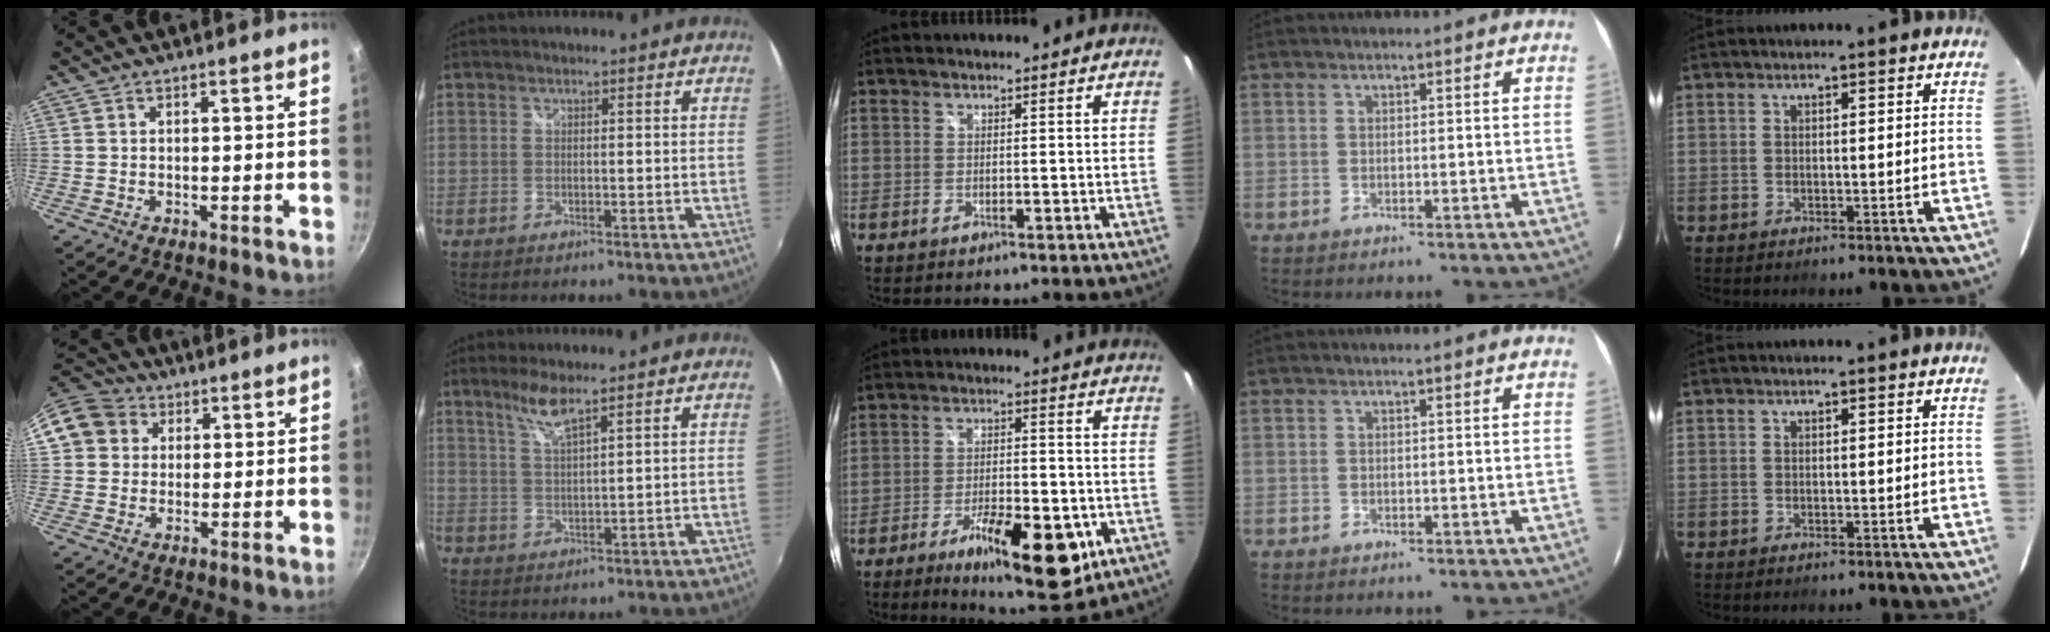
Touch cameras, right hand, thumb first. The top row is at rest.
{"thumb": {"total": 11.1, "force": [3.0, 9.8, 4.1], "torque": [-0.067, 0.026, 0.042]}, "index": {"total": 4.6, "force": [3.5, 0.2, 3.1], "torque": [-0.064, 0.000, 0.071]}, "middle": {"total": 14.8, "force": [-7.2, 4.6, 12.1], "torque": [-0.201, -0.022, -0.098]}}